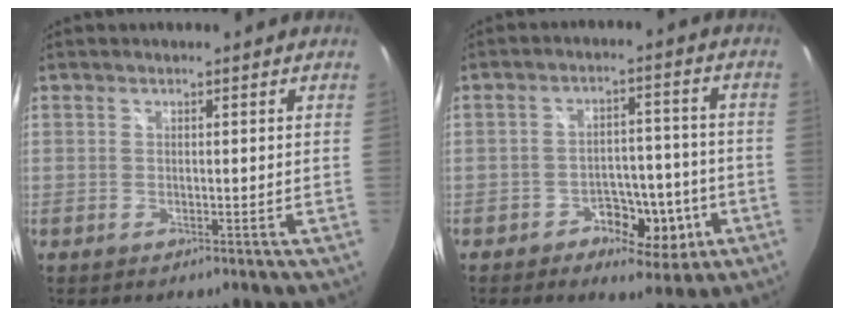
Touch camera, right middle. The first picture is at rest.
{"total": 8.8, "force": [-4.3, 6.1, 4.6], "torque": [-0.075, 0.014, -0.051]}